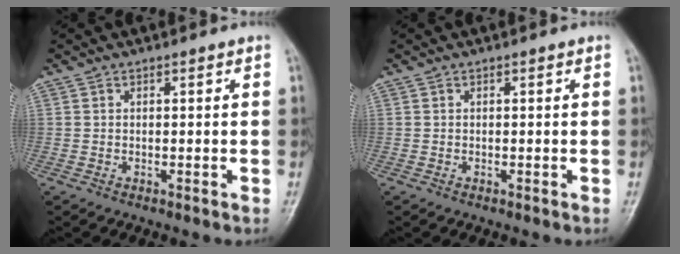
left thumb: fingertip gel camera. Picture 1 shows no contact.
{"total": 0.0}